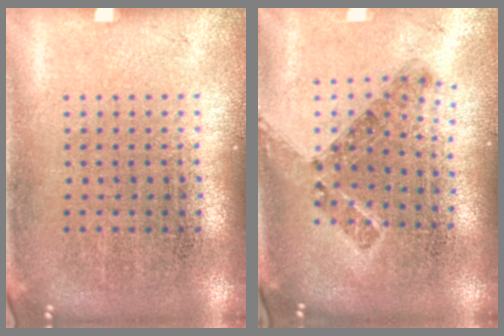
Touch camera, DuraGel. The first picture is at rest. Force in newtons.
{"total": 0.8, "press": 0.7, "slide": 0.3}